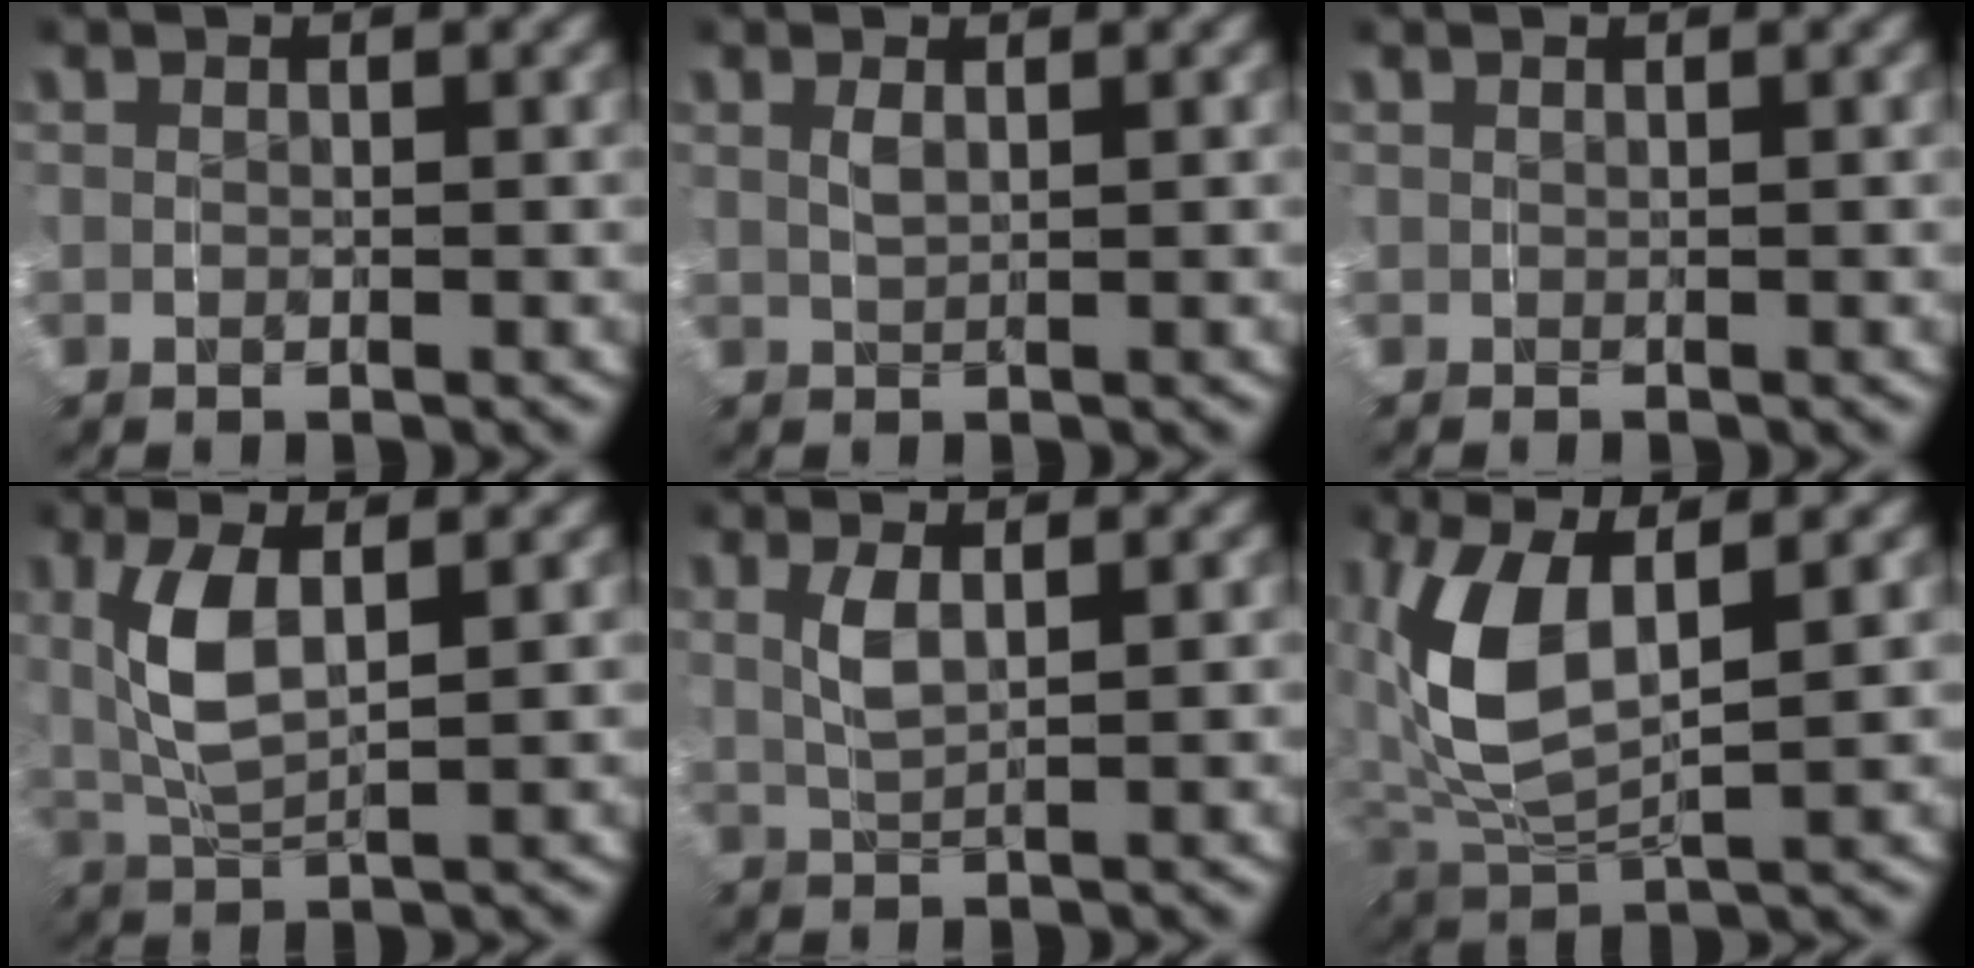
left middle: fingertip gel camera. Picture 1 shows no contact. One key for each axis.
{"total": 0.8, "fx": 0.7, "fy": 0.0, "fz": 0.3, "tx": -0.005, "ty": 0.001, "tz": 0.014}
{"total": 0.5, "fx": 0.2, "fy": -0.2, "fz": -0.5, "tx": 0.010, "ty": 0.000, "tz": 0.002}
{"total": 4.0, "fx": 1.4, "fy": 1.6, "fz": 3.4, "tx": -0.086, "ty": 0.002, "tz": 0.026}
{"total": 1.9, "fx": 1.1, "fy": 0.3, "fz": 1.5, "tx": -0.032, "ty": 0.002, "tz": 0.021}
{"total": 6.3, "fx": 1.9, "fy": 3.4, "fz": 5.0, "tx": -0.127, "ty": 0.005, "tz": 0.033}